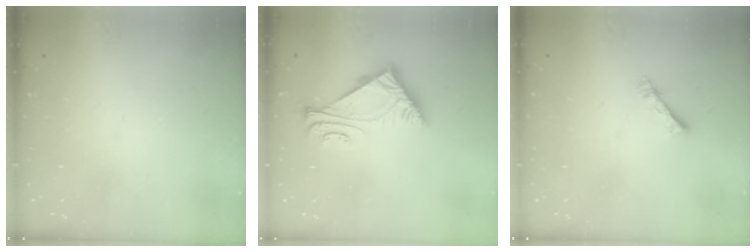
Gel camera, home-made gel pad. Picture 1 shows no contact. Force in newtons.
{"total": 6.2, "press": 6.1, "slide": 1.0}
{"total": 4.4, "press": 4.4, "slide": 0.3}